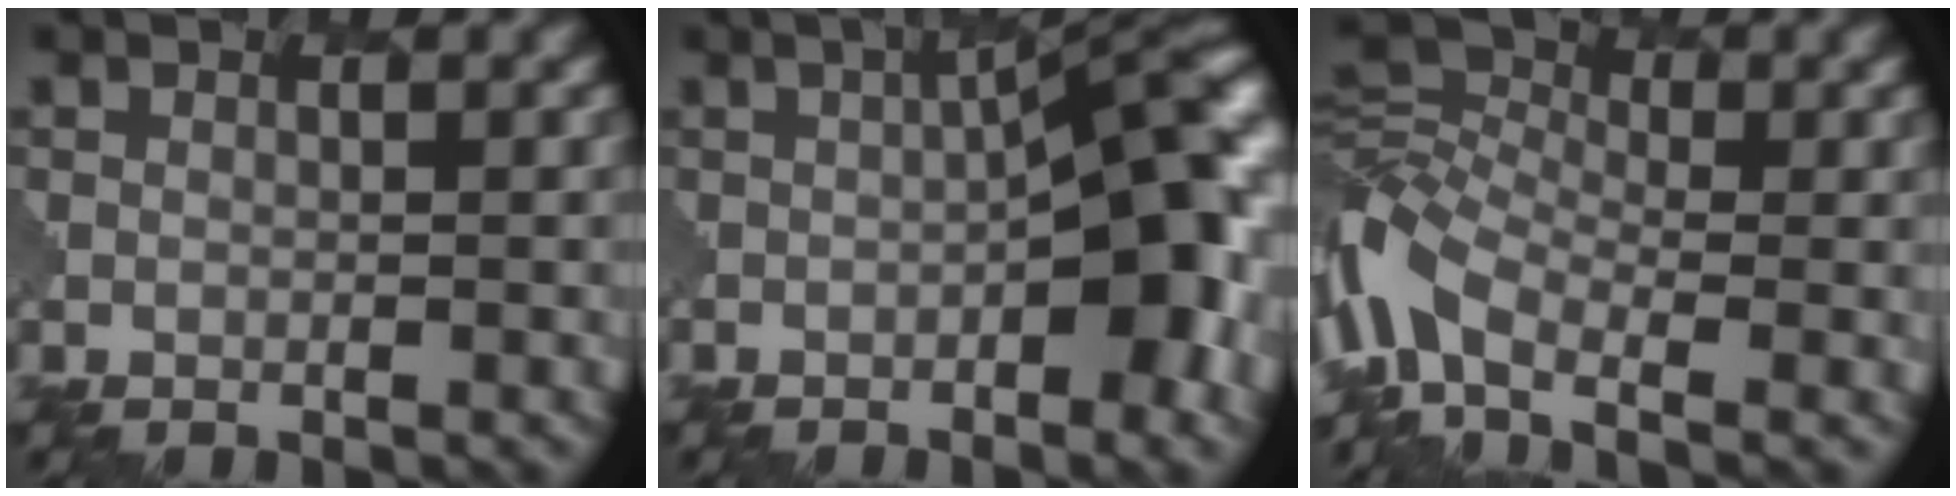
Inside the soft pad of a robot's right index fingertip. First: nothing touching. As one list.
[{"total": 8.6, "force": [-1.6, 2.6, 8.1], "torque": [-0.098, 0.013, -0.023]}, {"total": 10.1, "force": [-3.7, 5.8, 7.4], "torque": [-0.171, 0.005, -0.093]}]